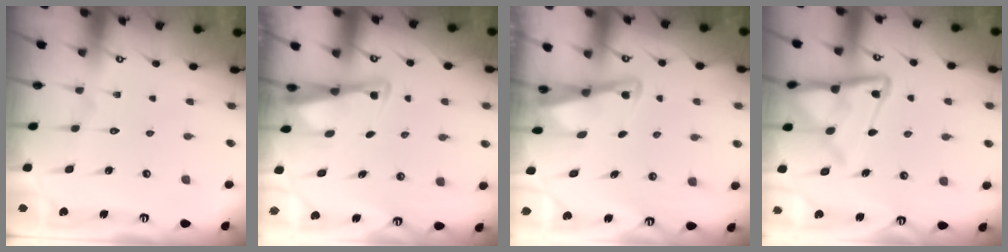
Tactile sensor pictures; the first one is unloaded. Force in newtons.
{"total": 2.7, "press": 2.7, "slide": 0.3}
{"total": 2.9, "press": 2.8, "slide": 0.4}
{"total": 13.3, "press": 13.2, "slide": 1.3}